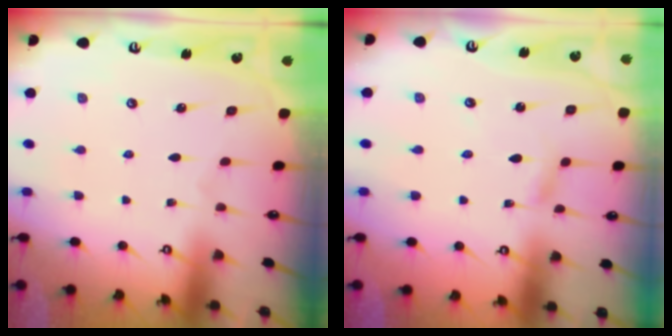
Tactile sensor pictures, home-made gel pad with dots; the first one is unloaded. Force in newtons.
{"total": 2.5, "press": 2.5, "slide": 0.2}